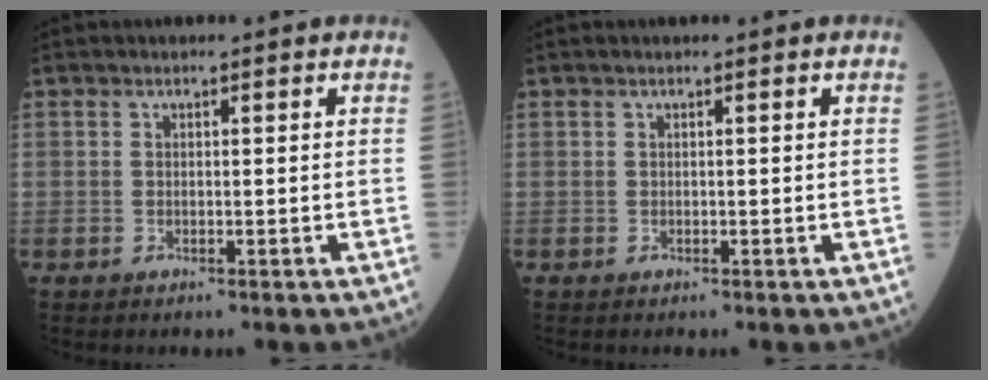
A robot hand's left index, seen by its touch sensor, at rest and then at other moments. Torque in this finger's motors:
{"motor_torque": [0.00, 0.00, 0.00, 0.00]}